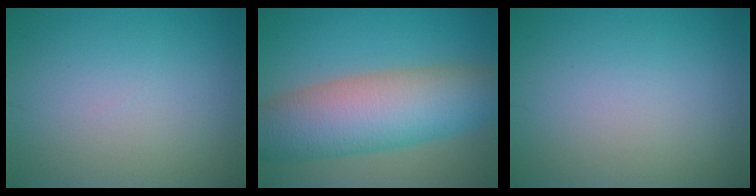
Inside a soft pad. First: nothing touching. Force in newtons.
{"total": 10.1, "press": 10.1, "slide": 0.5}
{"total": 0.0}